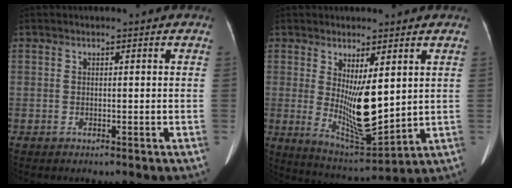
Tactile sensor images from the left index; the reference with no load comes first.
{"total": 9.8, "force": [1.5, 2.3, 9.4], "torque": [-0.166, -0.025, 0.042]}